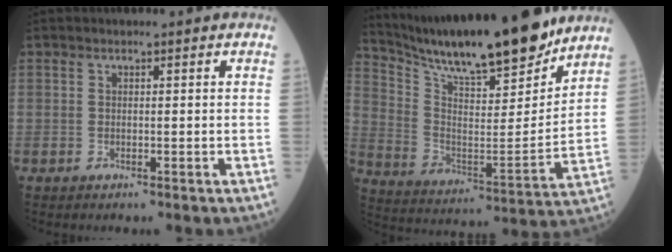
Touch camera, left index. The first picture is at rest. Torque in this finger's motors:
{"motor_torque": [0.35, -0.72, 0.39, 0.09]}